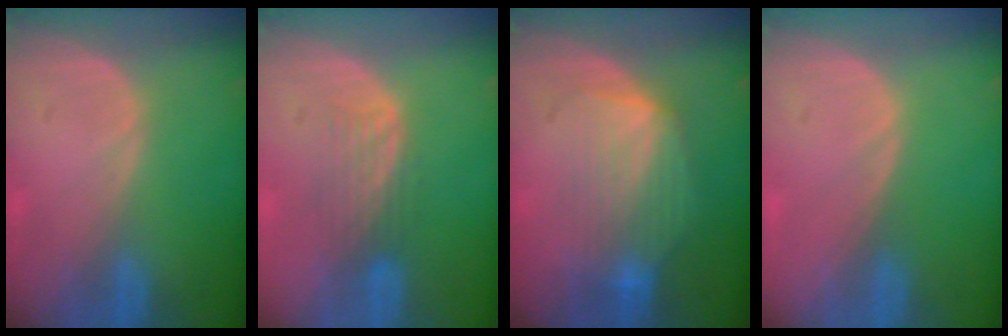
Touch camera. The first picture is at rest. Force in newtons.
{"total": 4.3, "press": 3.6, "slide": 2.3}
{"total": 7.4, "press": 7.3, "slide": 1.4}
{"total": 0.0}